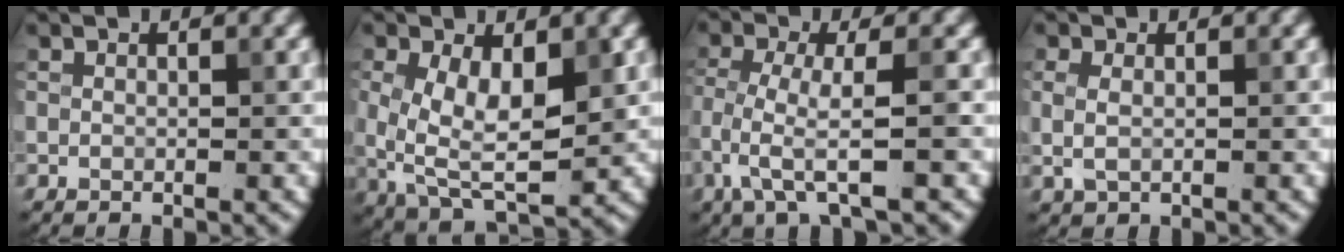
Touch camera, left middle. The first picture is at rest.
{"total": 7.1, "force": [0.5, 3.6, 6.1], "torque": [-0.119, -0.007, 0.011]}
{"total": 4.4, "force": [-2.0, 0.7, 3.8], "torque": [-0.076, -0.005, -0.045]}
{"total": 1.6, "force": [0.1, 1.0, 1.3], "torque": [-0.028, -0.001, 0.002]}